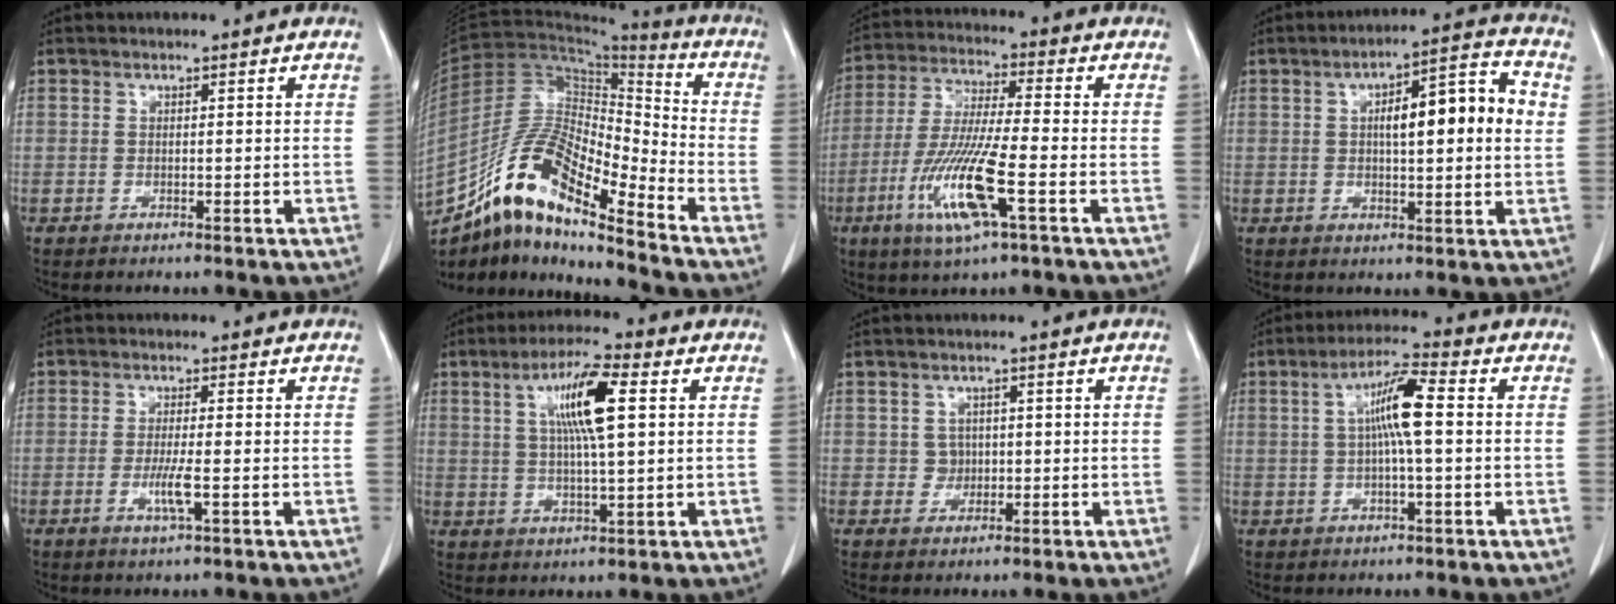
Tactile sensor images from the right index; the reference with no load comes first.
{"total": 15.7, "force": [-12.0, 2.7, 9.7], "torque": [-0.186, 0.024, -0.218]}
{"total": 13.0, "force": [-4.8, 0.8, 12.1], "torque": [-0.250, -0.021, -0.088]}
{"total": 11.7, "force": [2.0, 2.4, 11.3], "torque": [-0.167, 0.028, 0.025]}
{"total": 3.4, "force": [-0.9, -0.1, 3.3], "torque": [-0.065, -0.007, -0.015]}
{"total": 9.5, "force": [2.7, 1.0, 9.1], "torque": [-0.169, 0.010, 0.047]}
{"total": 1.9, "force": [0.2, 1.9, 0.5], "torque": [-0.001, 0.006, 0.007]}
{"total": 7.5, "force": [0.8, 0.6, 7.5], "torque": [-0.140, 0.013, 0.008]}